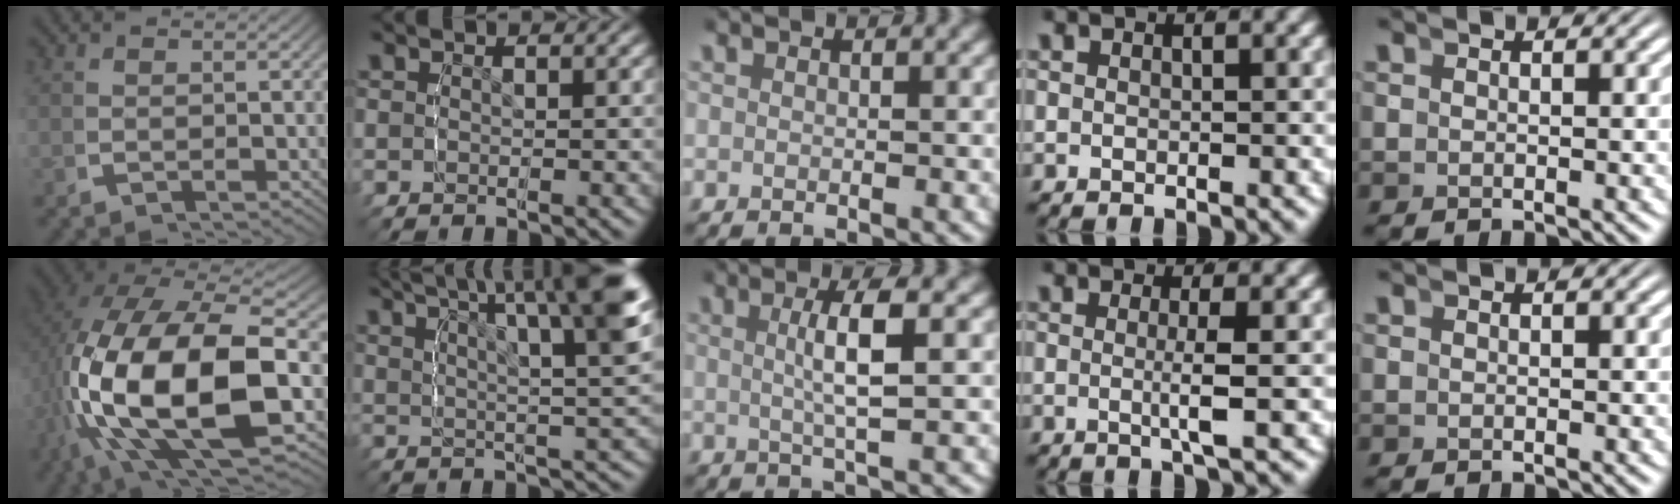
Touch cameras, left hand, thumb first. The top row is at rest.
{"thumb": {"total": 22.7, "force": [-1.6, 12.8, 18.7], "torque": [-0.417, -0.089, 0.019]}, "index": {"total": 8.8, "force": [3.9, 3.1, 7.2], "torque": [-0.089, -0.001, 0.052]}, "middle": {"total": 3.4, "force": [0.7, -0.1, 3.3], "torque": [-0.061, 0.004, 0.010]}, "ring": {"total": 2.2, "force": [-0.2, -0.5, 2.1], "torque": [-0.040, -0.009, -0.002]}}